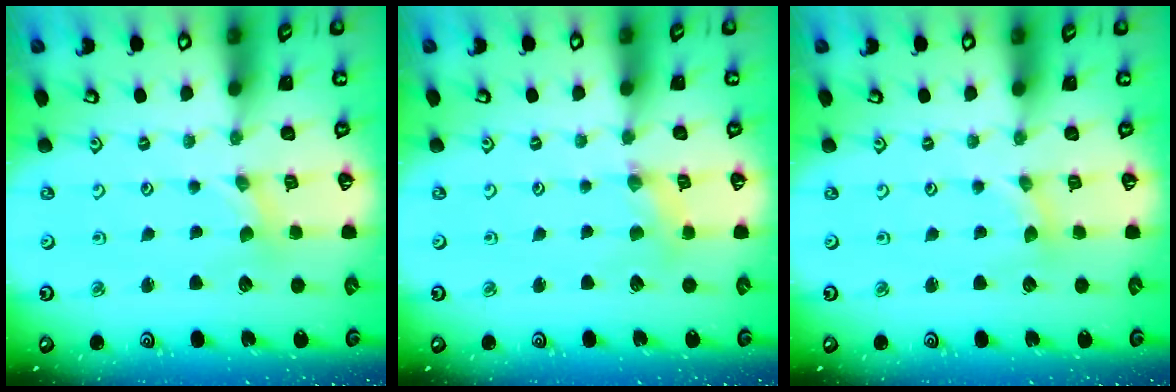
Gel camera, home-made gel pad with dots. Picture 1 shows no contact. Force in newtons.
{"total": 2.4, "press": 2.4, "slide": 0.2}
{"total": 1.1, "press": 1.1, "slide": 0.1}